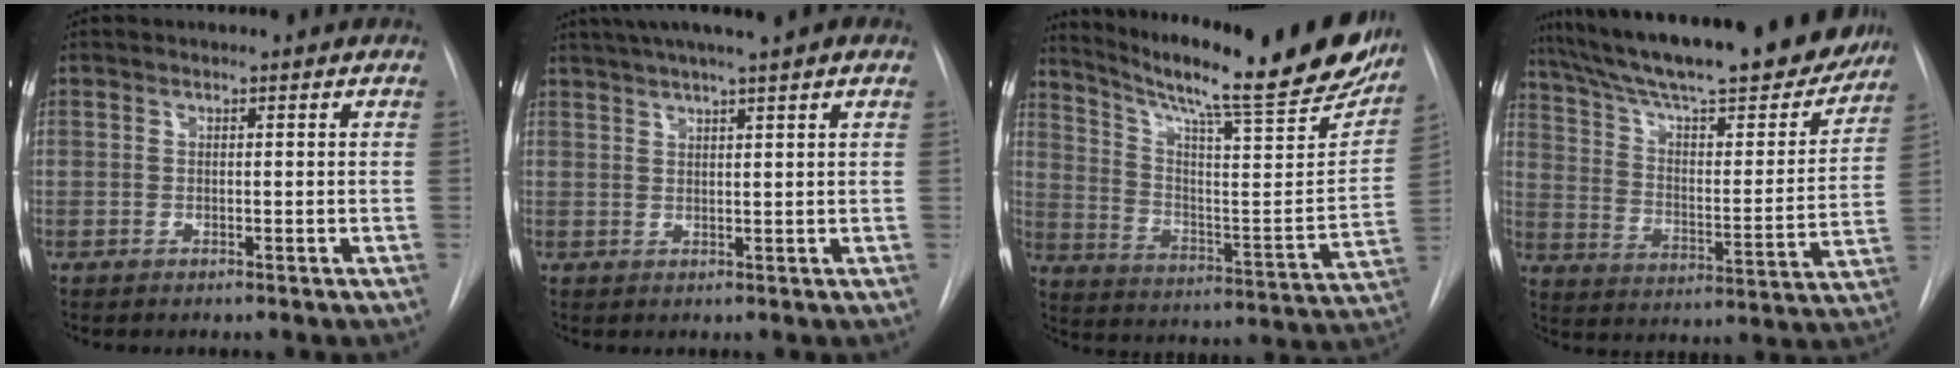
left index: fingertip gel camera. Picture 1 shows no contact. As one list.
[{"total": 9.0, "force": [6.8, -0.1, 5.9], "torque": [-0.096, 0.033, 0.090]}, {"total": 28.2, "force": [23.1, 3.2, 15.8], "torque": [-0.252, -0.063, 0.313]}, {"total": 29.4, "force": [24.9, 5.1, 14.8], "torque": [-0.242, -0.032, 0.344]}]